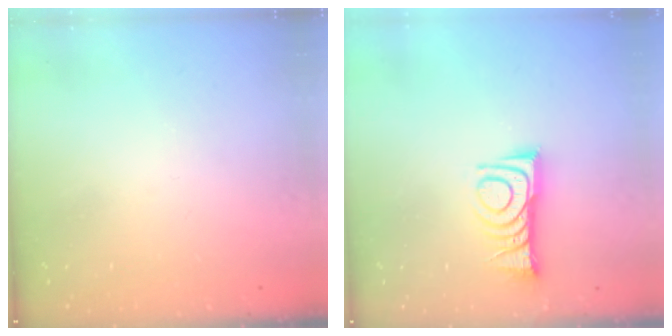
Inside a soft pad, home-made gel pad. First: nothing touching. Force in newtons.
{"total": 9.9, "press": 9.9, "slide": 0.8}